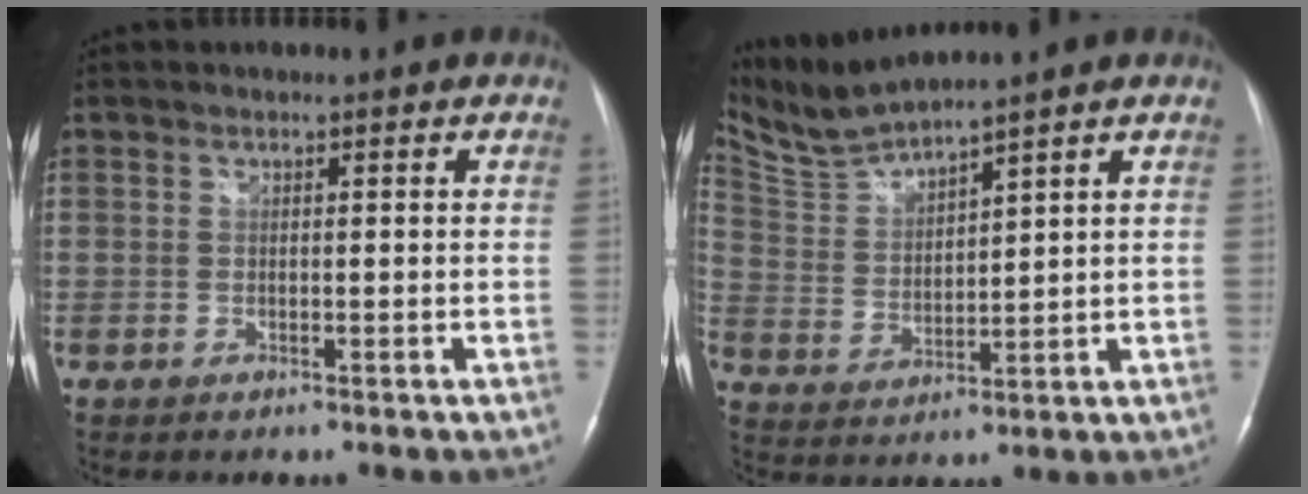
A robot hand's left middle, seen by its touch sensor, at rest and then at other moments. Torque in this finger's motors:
{"motor_torque": [-0.27, -0.26, -0.12, 0.00]}